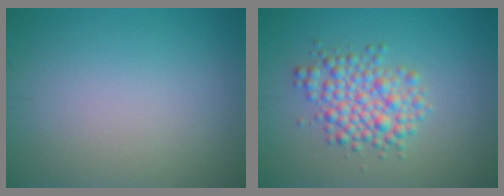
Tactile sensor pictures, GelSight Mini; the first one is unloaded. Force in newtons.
{"total": 4.2, "press": 4.2, "slide": 0.1}